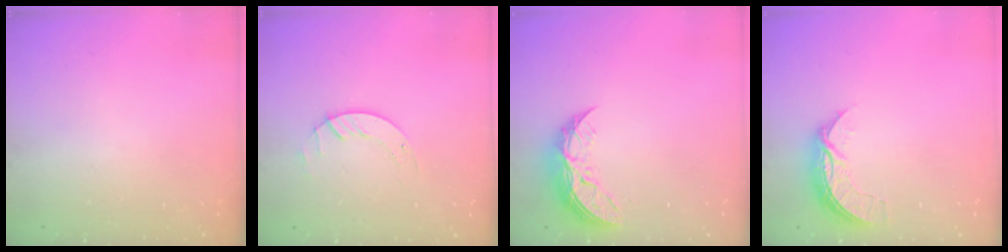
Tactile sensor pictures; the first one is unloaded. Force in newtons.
{"total": 2.0, "press": 2.0, "slide": 0.2}
{"total": 9.3, "press": 9.3, "slide": 0.5}
{"total": 7.2, "press": 7.2, "slide": 0.6}